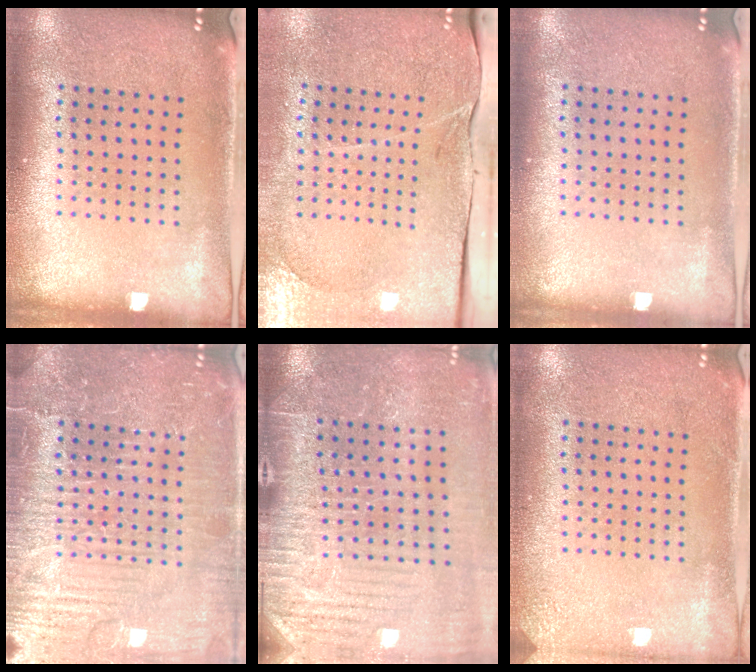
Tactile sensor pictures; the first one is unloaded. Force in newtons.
{"total": 3.4, "press": 3.3, "slide": 0.9}
{"total": 0.0}
{"total": 5.2, "press": 5.1, "slide": 0.6}
{"total": 3.9, "press": 3.9, "slide": 0.6}
{"total": 1.9, "press": 1.9, "slide": 0.2}